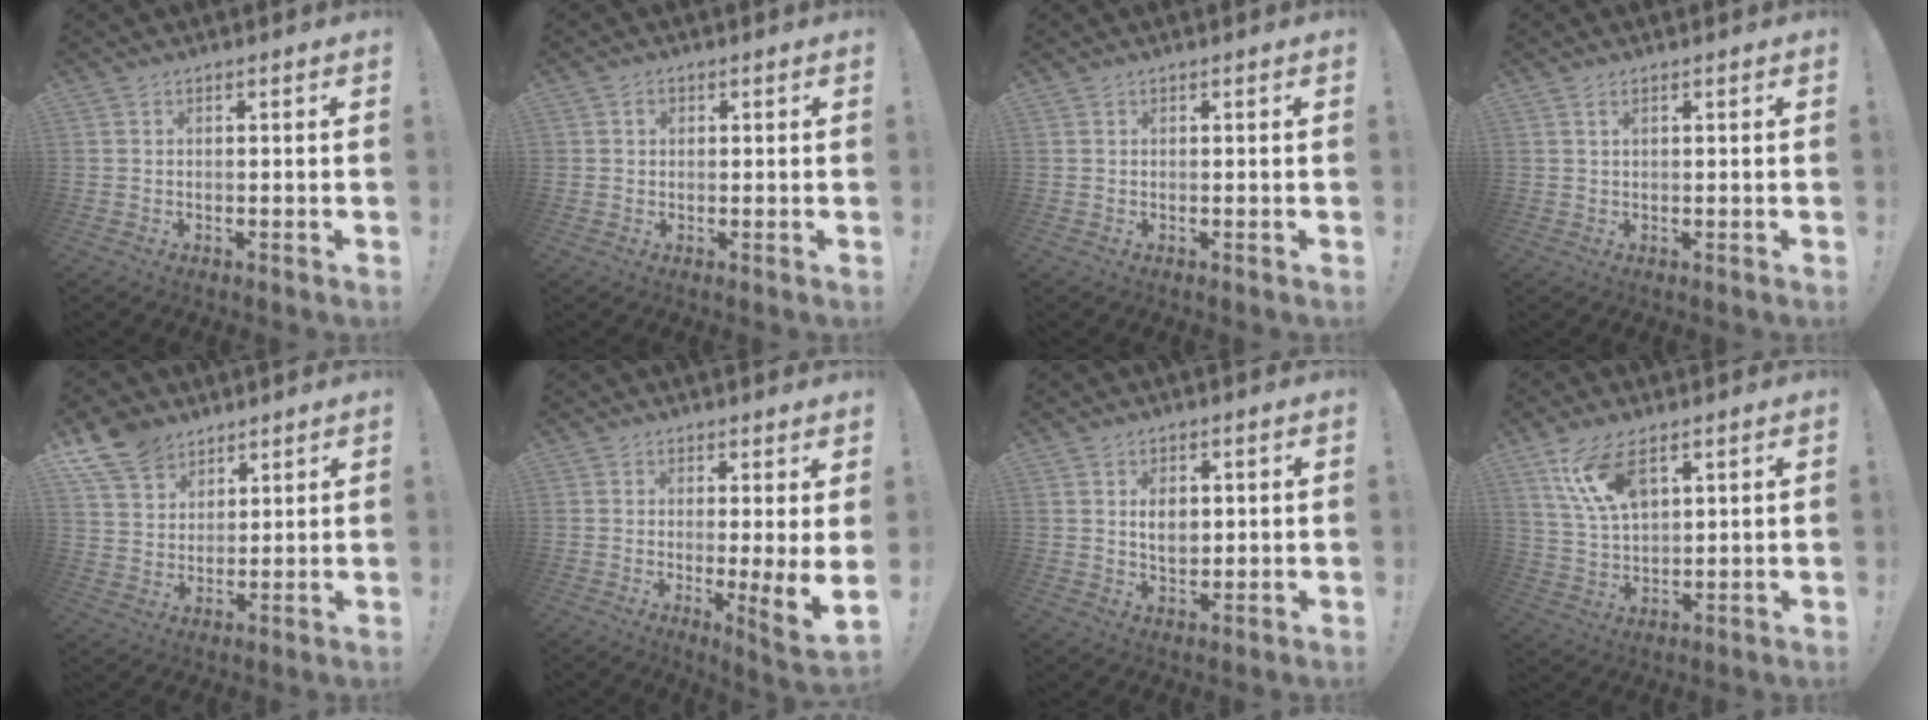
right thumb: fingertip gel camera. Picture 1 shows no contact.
{"total": 1.4, "force": [0.3, 1.3, 0.5], "torque": [-0.004, 0.003, 0.004]}
{"total": 0.0}
{"total": 1.1, "force": [0.6, 0.4, 0.9], "torque": [-0.013, -0.002, 0.009]}
{"total": 11.1, "force": [8.3, 6.6, 3.2], "torque": [-0.057, -0.056, 0.163]}
{"total": 5.8, "force": [0.5, -0.4, 5.7], "torque": [-0.067, -0.030, 0.009]}
{"total": 4.9, "force": [0.9, 3.4, 3.5], "torque": [-0.048, 0.001, 0.013]}
{"total": 11.8, "force": [6.7, 5.5, 8.1], "torque": [-0.157, -0.019, 0.124]}